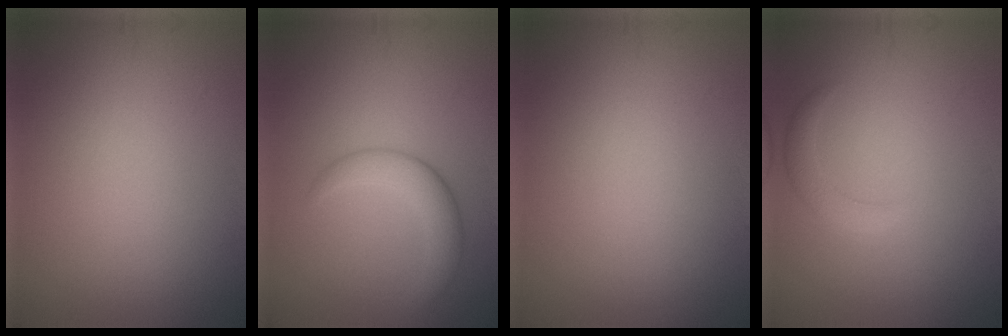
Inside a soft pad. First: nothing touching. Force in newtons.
{"total": 3.4, "press": 3.4, "slide": 0.2}
{"total": 0.0}
{"total": 1.7, "press": 1.7, "slide": 0.3}